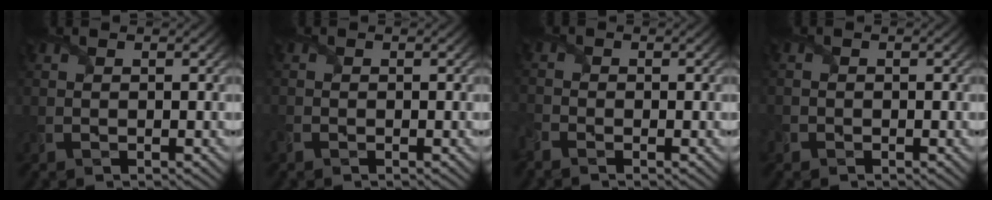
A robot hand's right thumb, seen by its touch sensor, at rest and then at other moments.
{"total": 1.1, "force": [-0.9, 0.5, 0.3], "torque": [-0.012, -0.004, -0.023]}
{"total": 2.2, "force": [-1.9, 0.7, 0.7], "torque": [-0.025, -0.013, -0.052]}
{"total": 1.1, "force": [-0.8, 0.9, 0.1], "torque": [0.000, -0.005, -0.018]}